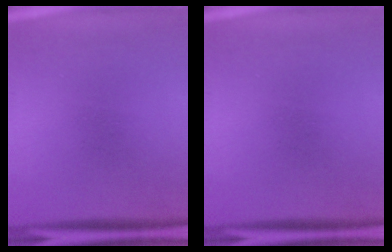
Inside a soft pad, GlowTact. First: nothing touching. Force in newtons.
{"total": 0.0}